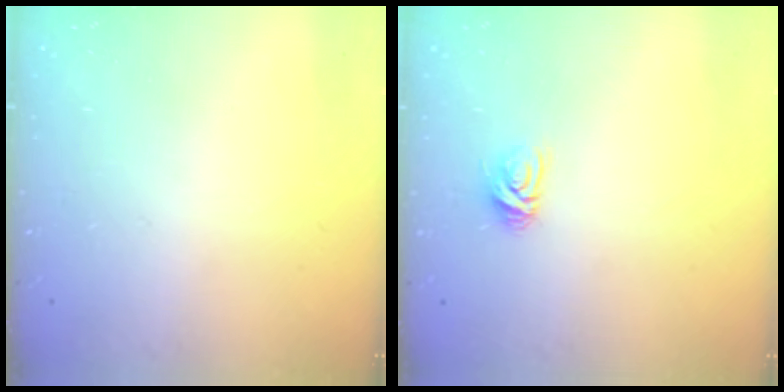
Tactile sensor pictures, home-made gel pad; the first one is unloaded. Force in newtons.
{"total": 5.0, "press": 4.9, "slide": 0.8}